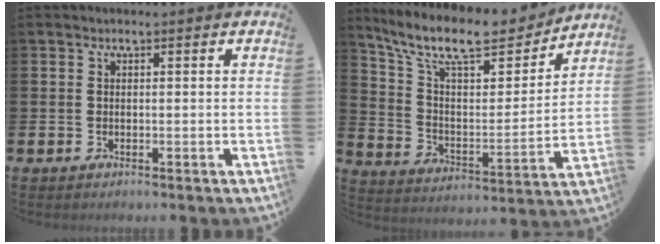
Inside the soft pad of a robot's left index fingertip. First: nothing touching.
{"total": 12.2, "force": [10.3, 3.4, 5.4], "torque": [-0.137, -0.062, 0.179]}